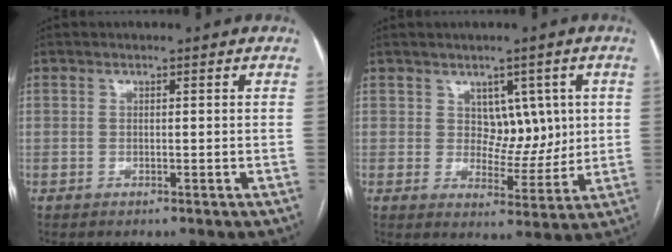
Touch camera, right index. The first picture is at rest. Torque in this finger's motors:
{"motor_torque": [-0.03, 0.05, -0.01, 0.00]}